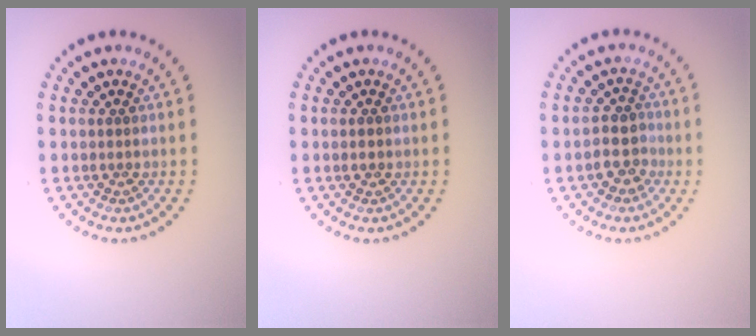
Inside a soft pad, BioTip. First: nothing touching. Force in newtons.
{"total": 1.1, "press": 1.1, "slide": 0.1}
{"total": 2.5, "press": 2.2, "slide": 1.0}